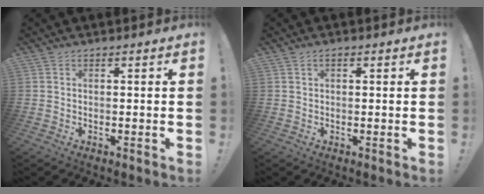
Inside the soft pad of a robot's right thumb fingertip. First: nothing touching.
{"total": 1.2, "force": [0.5, 0.8, 0.8], "torque": [-0.016, 0.004, 0.009]}